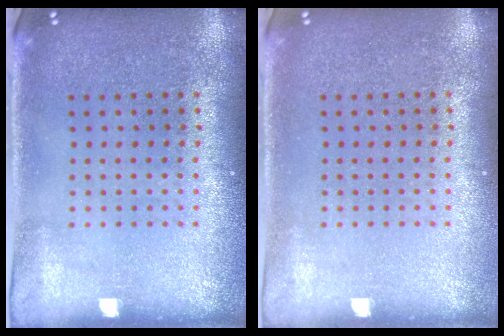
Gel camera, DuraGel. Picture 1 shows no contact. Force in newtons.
{"total": 0.0}